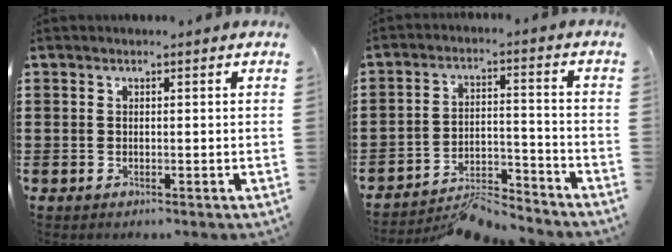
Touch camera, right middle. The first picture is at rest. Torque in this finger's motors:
{"motor_torque": [1.04, -0.99, 0.43, 0.03]}